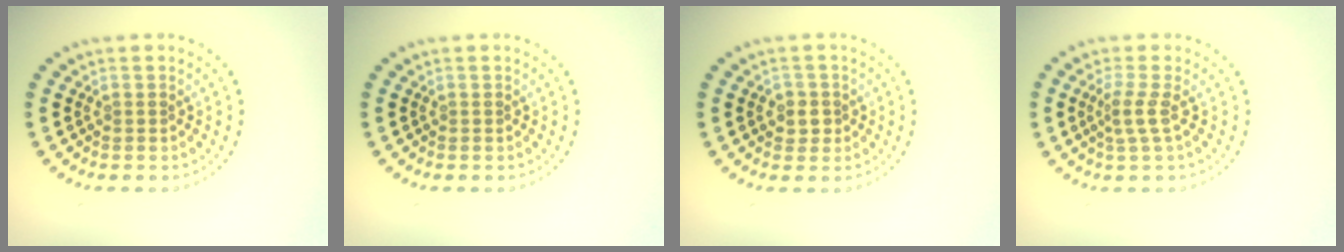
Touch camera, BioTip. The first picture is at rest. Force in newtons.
{"total": 0.0}
{"total": 1.7, "press": 1.5, "slide": 0.7}
{"total": 1.8, "press": 1.2, "slide": 1.3}